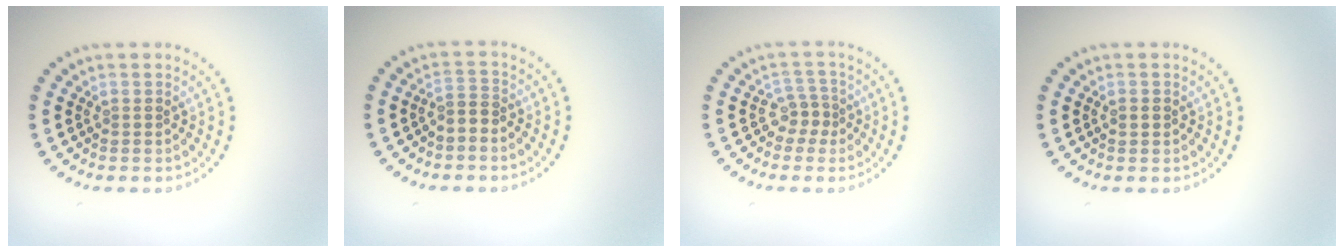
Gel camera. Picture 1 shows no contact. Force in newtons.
{"total": 1.8, "press": 1.2, "slide": 1.2}
{"total": 2.0, "press": 1.3, "slide": 1.4}
{"total": 1.0, "press": 1.0, "slide": 0.1}